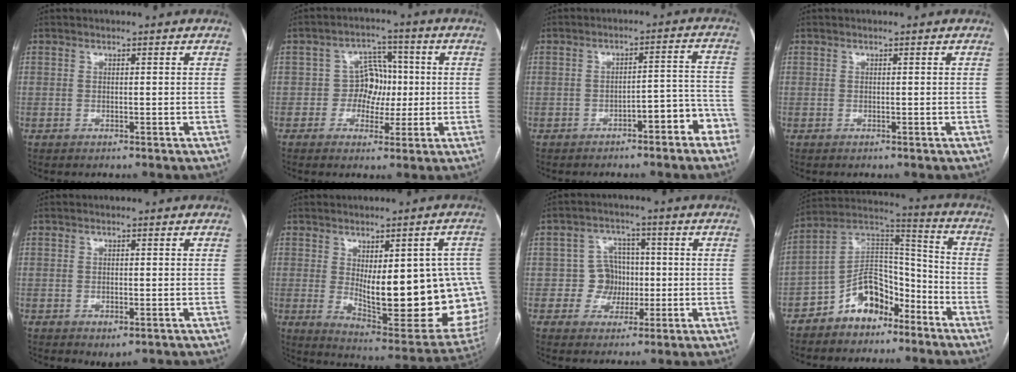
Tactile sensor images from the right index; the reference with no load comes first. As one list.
[{"total": 5.8, "force": [-0.4, 5.0, 2.9], "torque": [-0.033, 0.022, -0.007]}, {"total": 6.1, "force": [-3.8, 1.9, 4.4], "torque": [-0.043, 0.038, -0.046]}, {"total": 0.0}, {"total": 2.0, "force": [-0.8, 1.0, 1.5], "torque": [-0.021, -0.003, -0.003]}, {"total": 22.7, "force": [-0.5, 7.3, 21.5], "torque": [-0.213, 0.000, 0.025]}, {"total": 5.7, "force": [-0.5, 5.4, 1.6], "torque": [-0.019, 0.022, -0.006]}, {"total": 11.2, "force": [-7.0, 6.5, 5.8], "torque": [-0.109, 0.041, -0.128]}]